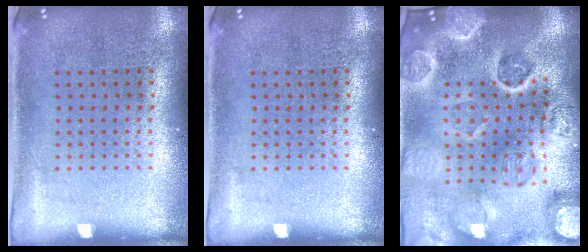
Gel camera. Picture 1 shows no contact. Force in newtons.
{"total": 0.0}
{"total": 4.8, "press": 4.3, "slide": 2.2}